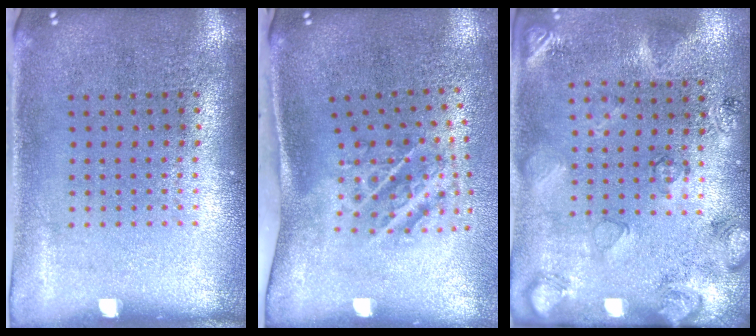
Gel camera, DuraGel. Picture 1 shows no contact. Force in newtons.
{"total": 2.1, "press": 1.3, "slide": 1.6}
{"total": 2.6, "press": 1.8, "slide": 1.9}